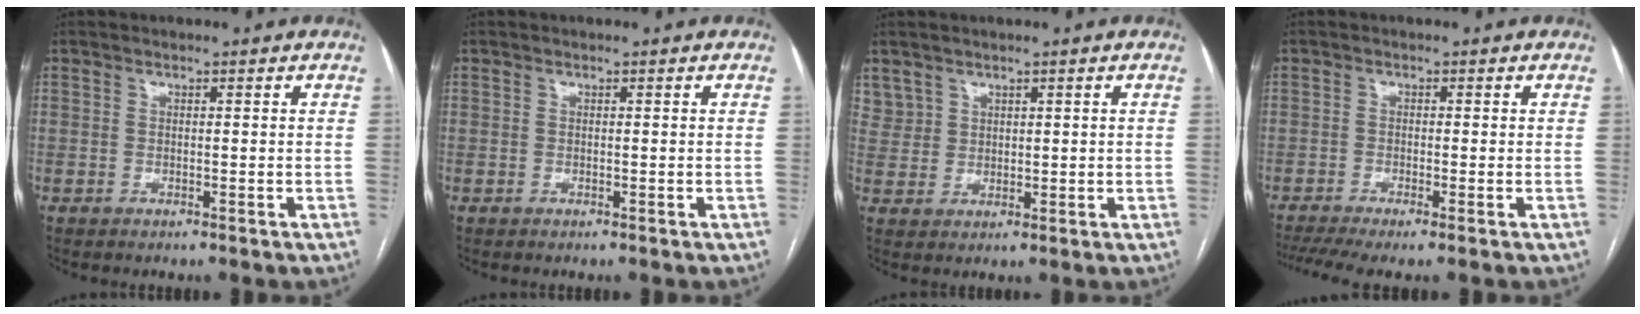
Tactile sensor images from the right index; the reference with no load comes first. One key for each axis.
{"total": 0.0}
{"total": 3.7, "fx": 2.5, "fy": 2.7, "fz": 0.0, "tx": 0.009, "ty": 0.009, "tz": 0.054}
{"total": 4.2, "fx": -2.8, "fy": 0.3, "fz": 3.1, "tx": -0.057, "ty": -0.007, "tz": -0.050}